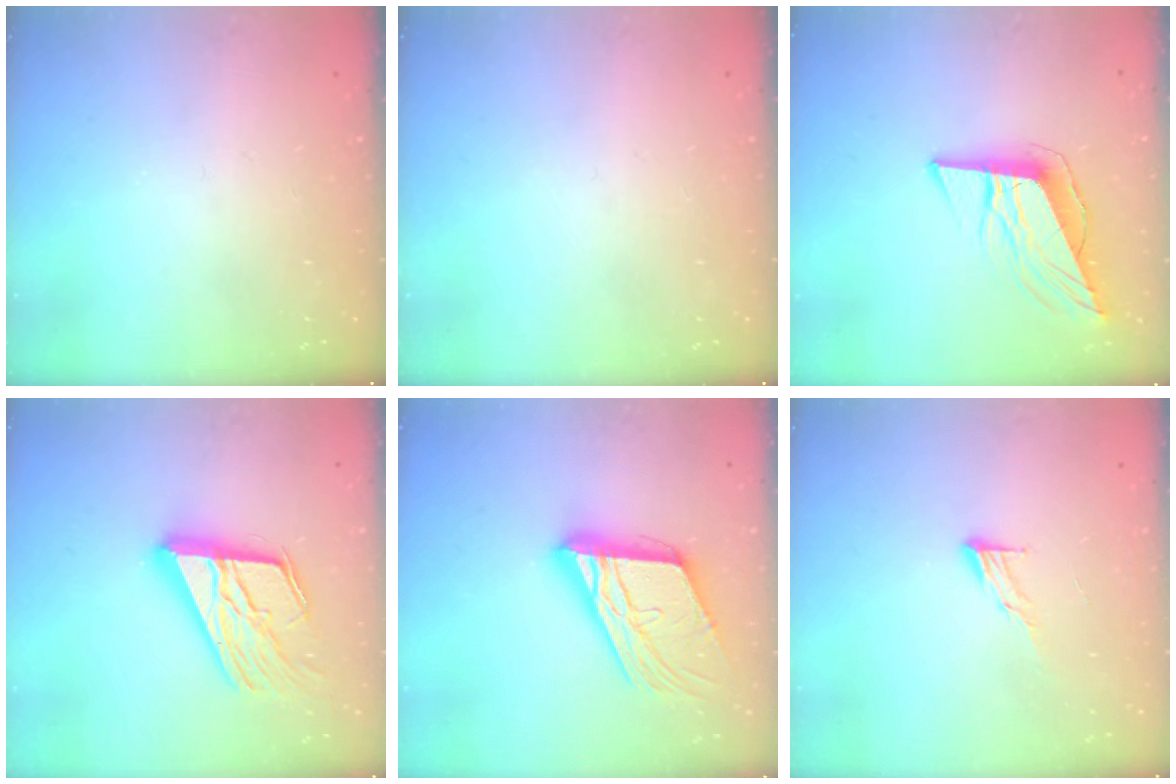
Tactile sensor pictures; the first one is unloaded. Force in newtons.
{"total": 0.0}
{"total": 11.2, "press": 10.6, "slide": 3.7}
{"total": 20.9, "press": 20.8, "slide": 2.2}
{"total": 21.2, "press": 21.0, "slide": 2.9}
{"total": 7.2, "press": 7.2, "slide": 0.6}